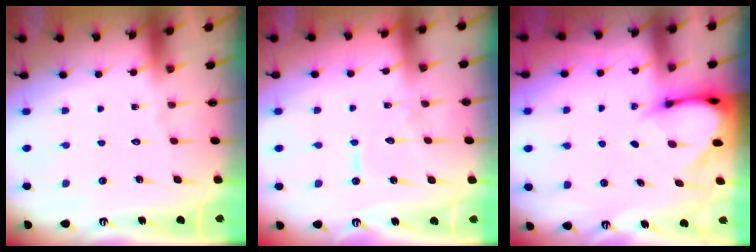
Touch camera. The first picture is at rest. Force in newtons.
{"total": 5.9, "press": 5.8, "slide": 0.5}
{"total": 3.7, "press": 3.7, "slide": 0.2}